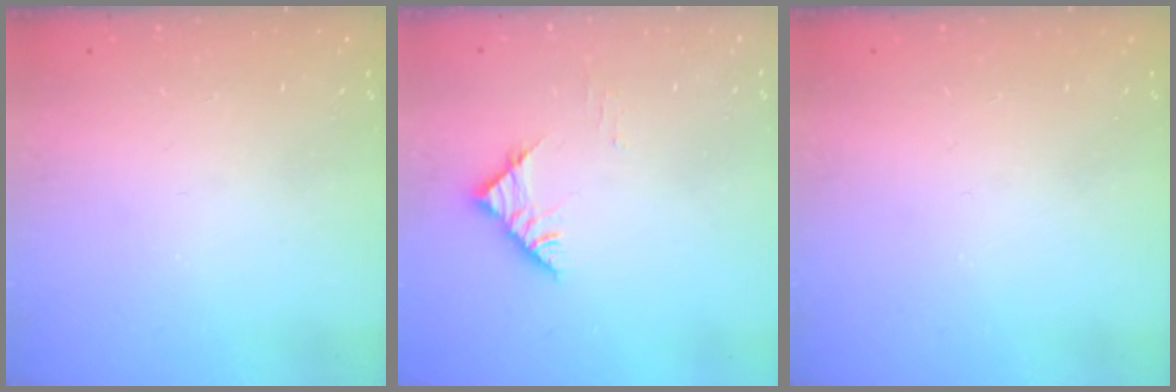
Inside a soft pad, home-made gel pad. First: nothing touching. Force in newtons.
{"total": 5.3, "press": 5.3, "slide": 0.2}
{"total": 0.0}